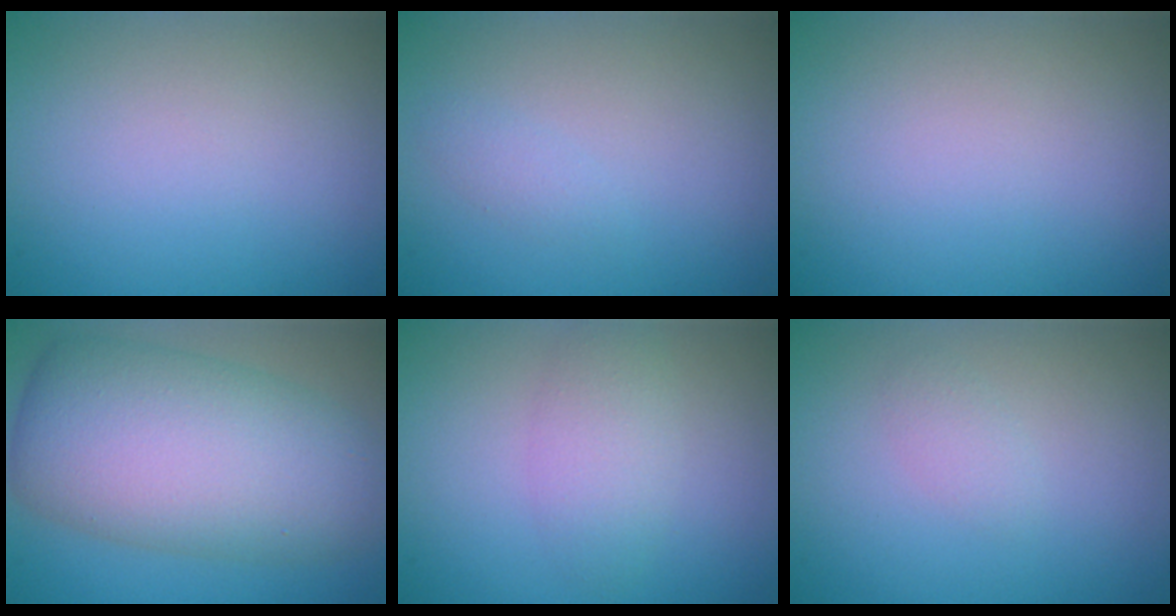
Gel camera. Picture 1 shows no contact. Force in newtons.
{"total": 0.8, "press": 0.8, "slide": 0.0}
{"total": 0.0}
{"total": 11.1, "press": 11.1, "slide": 0.4}
{"total": 2.7, "press": 2.7, "slide": 0.1}
{"total": 1.0, "press": 1.0, "slide": 0.1}